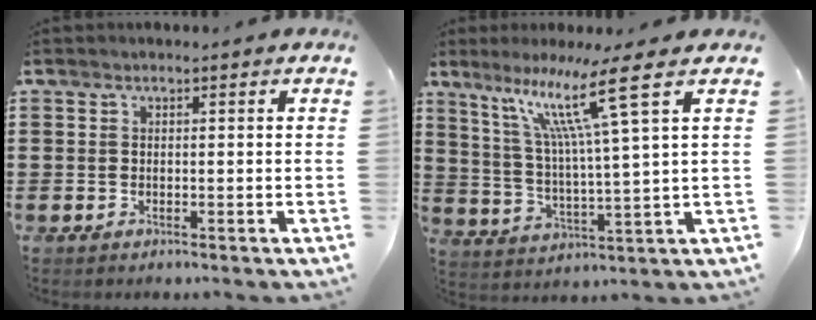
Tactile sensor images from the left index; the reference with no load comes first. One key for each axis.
{"total": 12.0, "fx": 6.9, "fy": -0.6, "fz": 9.8, "tx": -0.198, "ty": -0.017, "tz": 0.105}